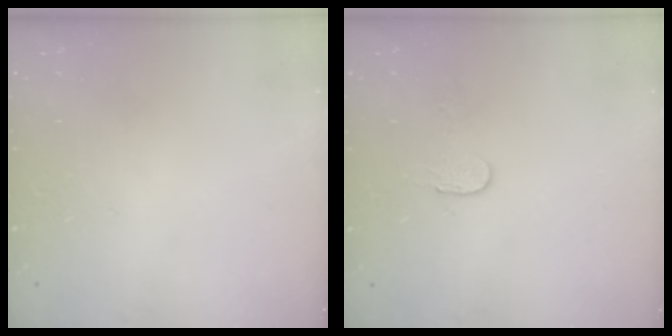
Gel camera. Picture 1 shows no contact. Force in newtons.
{"total": 2.7, "press": 2.7, "slide": 0.2}